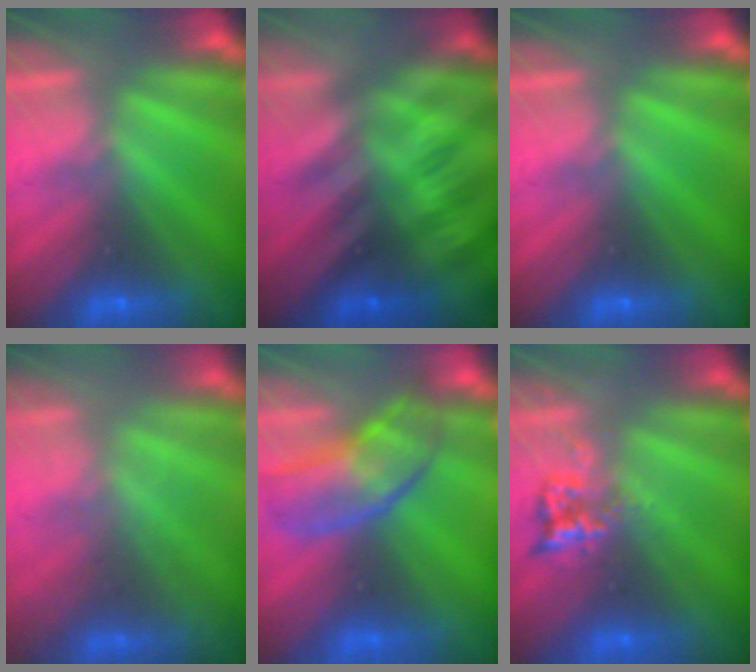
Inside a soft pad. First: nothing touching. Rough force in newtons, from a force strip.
{"total": 2.9}
{"total": 0.0}
{"total": 1.7}
{"total": 2.8}
{"total": 2.4}